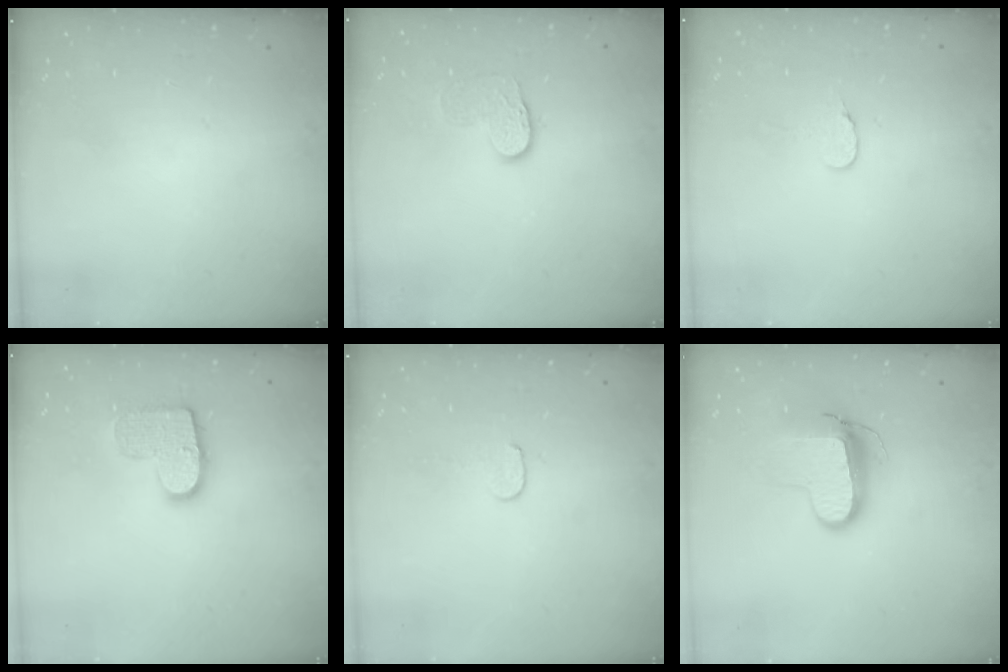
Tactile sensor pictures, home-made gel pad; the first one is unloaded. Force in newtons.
{"total": 7.6, "press": 7.6, "slide": 0.4}
{"total": 4.5, "press": 4.5, "slide": 0.4}
{"total": 11.8, "press": 11.7, "slide": 0.6}
{"total": 3.7, "press": 3.6, "slide": 0.3}
{"total": 10.3, "press": 10.2, "slide": 1.0}